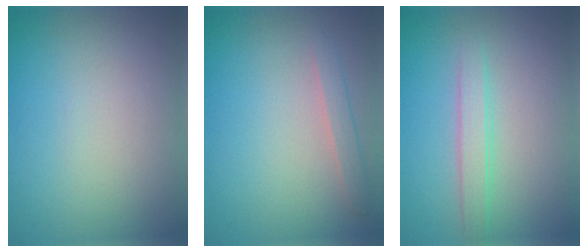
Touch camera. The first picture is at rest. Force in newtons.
{"total": 1.4, "press": 1.4, "slide": 0.0}
{"total": 1.9, "press": 1.9, "slide": 0.2}